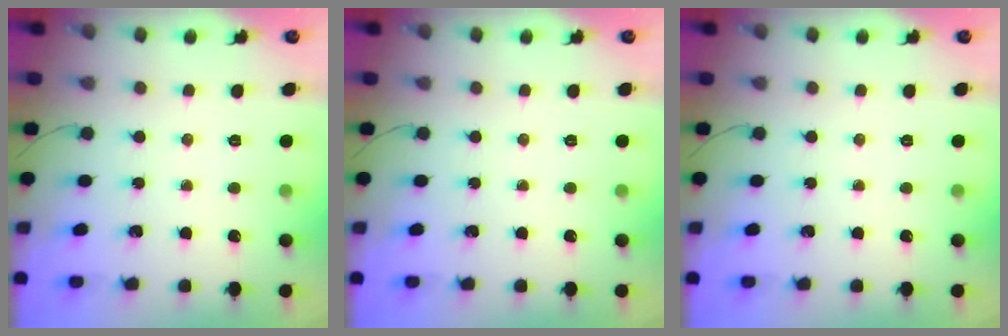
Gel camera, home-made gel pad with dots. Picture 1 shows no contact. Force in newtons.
{"total": 0.0}
{"total": 0.0}